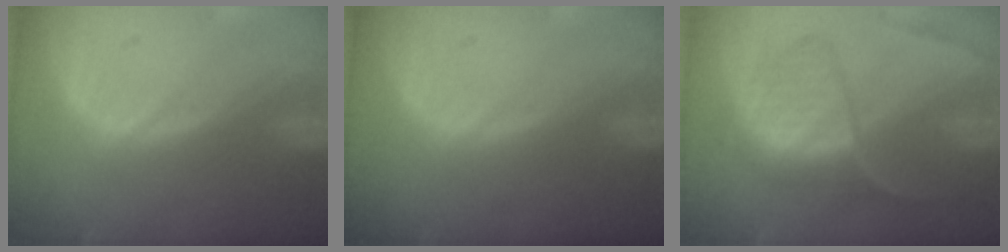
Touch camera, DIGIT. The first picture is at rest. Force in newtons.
{"total": 0.0}
{"total": 9.2, "press": 7.6, "slide": 5.1}